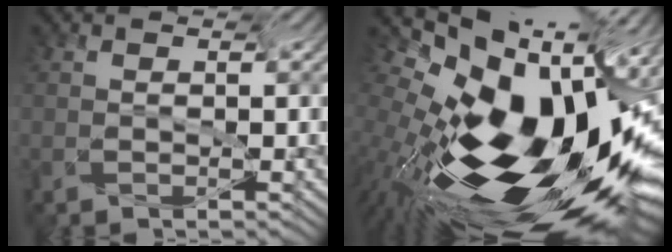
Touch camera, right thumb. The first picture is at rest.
{"total": 16.8, "force": [-6.2, 7.7, 13.6], "torque": [-0.238, -0.011, -0.118]}